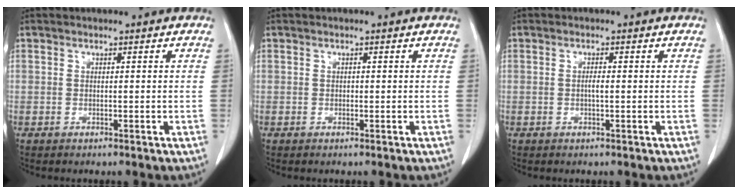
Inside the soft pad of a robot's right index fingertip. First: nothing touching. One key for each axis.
{"total": 0.0}
{"total": 1.1, "fx": -0.1, "fy": 0.1, "fz": 1.1, "tx": -0.021, "ty": 0.000, "tz": -0.002}